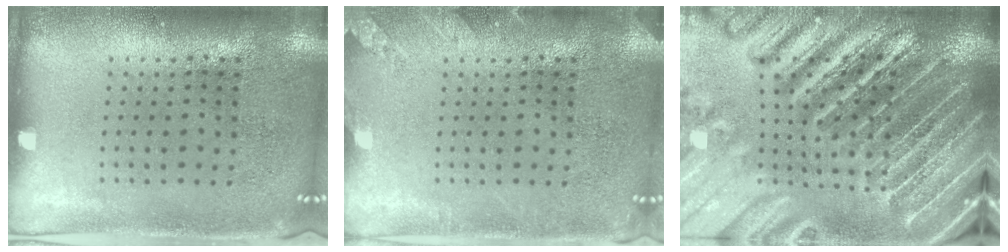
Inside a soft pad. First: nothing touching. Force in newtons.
{"total": 1.6, "press": 1.6, "slide": 0.2}
{"total": 5.5, "press": 4.8, "slide": 2.7}